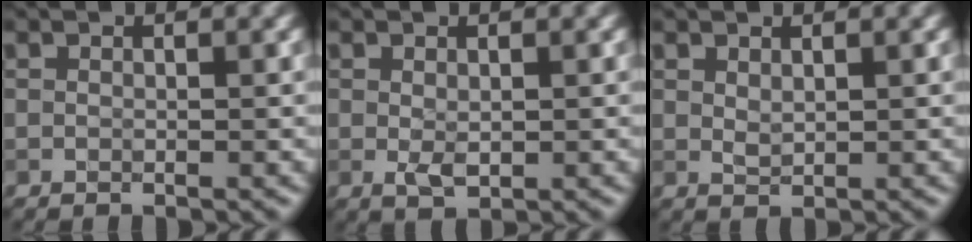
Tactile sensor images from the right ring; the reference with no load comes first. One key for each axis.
{"total": 1.4, "fx": 0.0, "fy": 0.7, "fz": 1.2, "tx": -0.025, "ty": -0.001, "tz": 0.004}
{"total": 0.8, "fx": 0.6, "fy": 0.3, "fz": 0.5, "tx": -0.012, "ty": -0.003, "tz": 0.015}